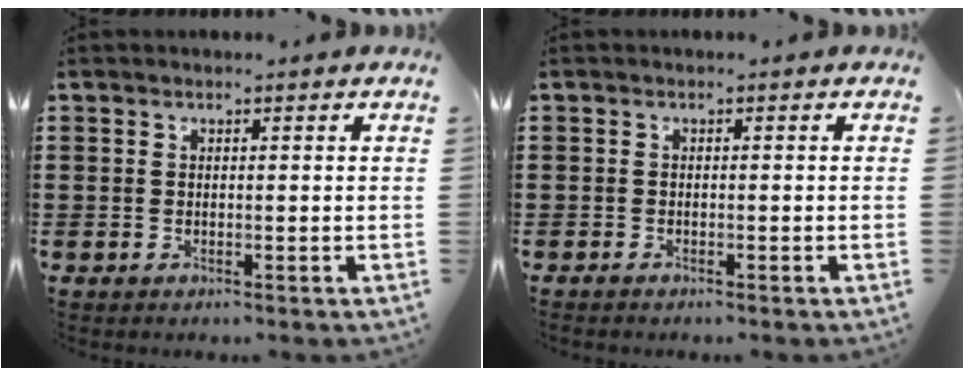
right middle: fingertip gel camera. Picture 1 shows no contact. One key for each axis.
{"total": 0.5, "fx": -0.5, "fy": 0.1, "fz": 0.1, "tx": -0.004, "ty": -0.003, "tz": -0.009}